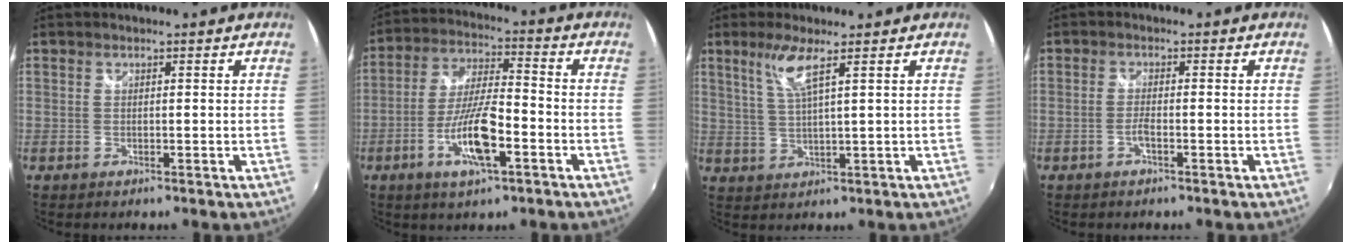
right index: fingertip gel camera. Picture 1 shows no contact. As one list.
[{"total": 11.7, "force": [-5.0, 2.9, 10.2], "torque": [-0.209, -0.005, -0.093]}, {"total": 5.1, "force": [2.9, -0.3, 4.2], "torque": [-0.086, -0.003, 0.061]}, {"total": 1.7, "force": [-1.0, 0.0, 1.4], "torque": [-0.032, 0.001, -0.020]}]